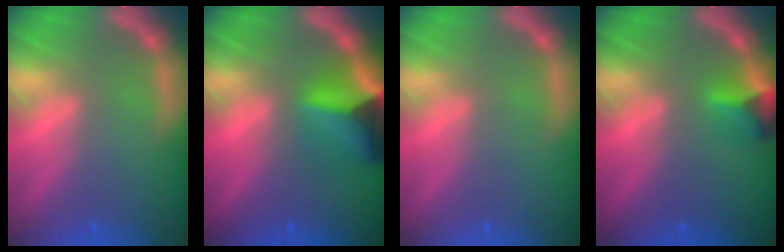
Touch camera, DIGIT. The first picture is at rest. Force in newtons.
{"total": 7.9}
{"total": 0.0}
{"total": 2.9}